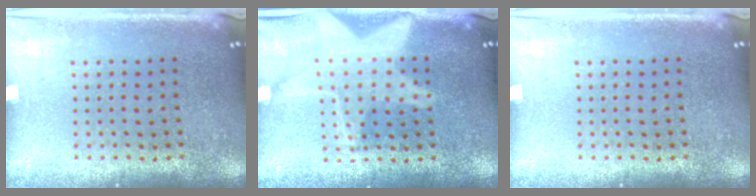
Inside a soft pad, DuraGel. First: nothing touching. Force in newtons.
{"total": 3.0, "press": 3.0, "slide": 0.3}
{"total": 0.0}